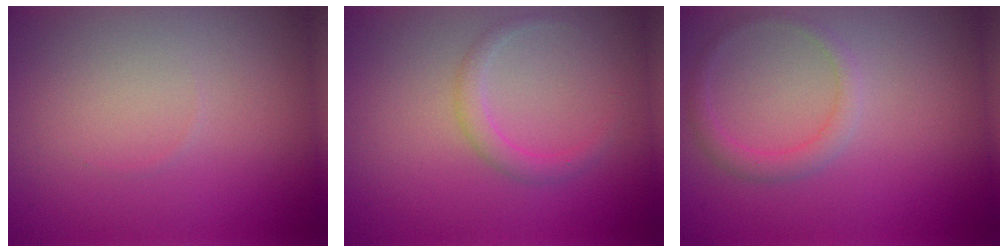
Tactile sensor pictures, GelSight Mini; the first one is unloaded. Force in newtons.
{"total": 1.5, "press": 1.5, "slide": 0.1}
{"total": 1.7, "press": 1.7, "slide": 0.1}